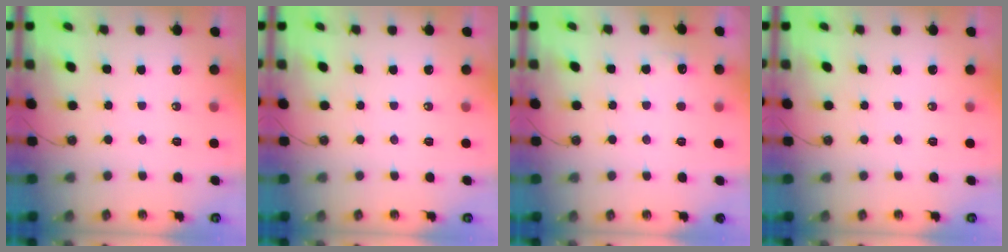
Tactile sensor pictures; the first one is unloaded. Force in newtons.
{"total": 0.0}
{"total": 4.6, "press": 4.5, "slide": 1.2}
{"total": 0.0}